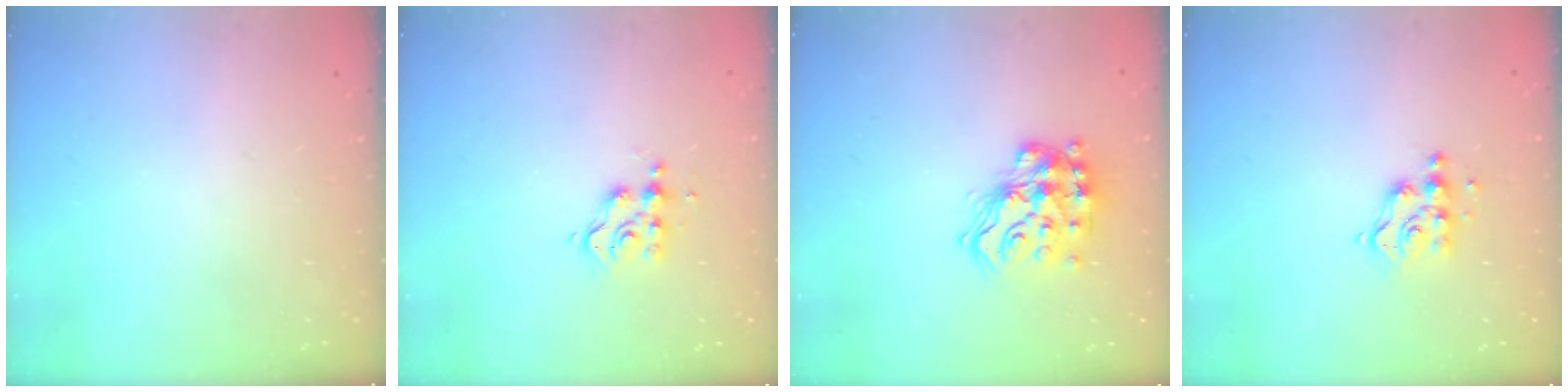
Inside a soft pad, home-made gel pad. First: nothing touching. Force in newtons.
{"total": 5.0, "press": 5.0, "slide": 0.2}
{"total": 17.5, "press": 17.5, "slide": 1.0}
{"total": 7.3, "press": 7.3, "slide": 0.1}